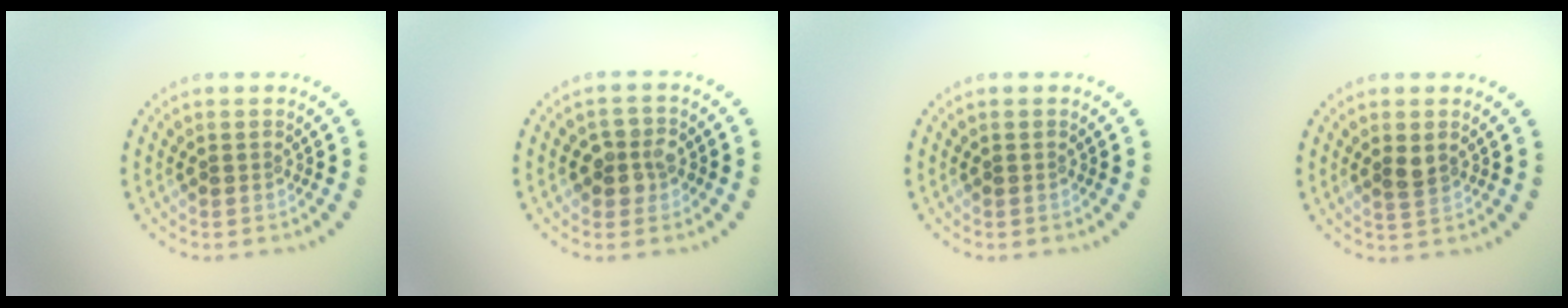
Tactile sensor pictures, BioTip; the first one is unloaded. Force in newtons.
{"total": 2.6, "press": 2.5, "slide": 0.8}
{"total": 0.0}
{"total": 1.5, "press": 1.4, "slide": 0.5}